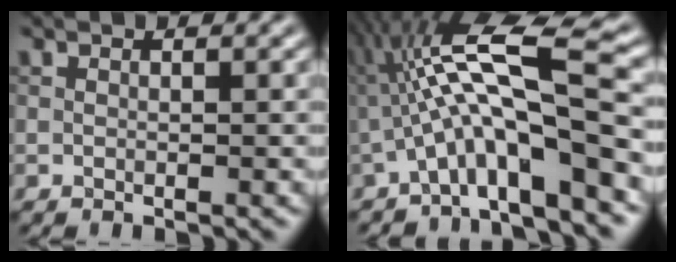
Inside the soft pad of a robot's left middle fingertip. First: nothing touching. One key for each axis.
{"total": 10.7, "fx": -1.7, "fy": 1.9, "fz": 10.4, "tx": -0.180, "ty": 0.030, "tz": -0.030}